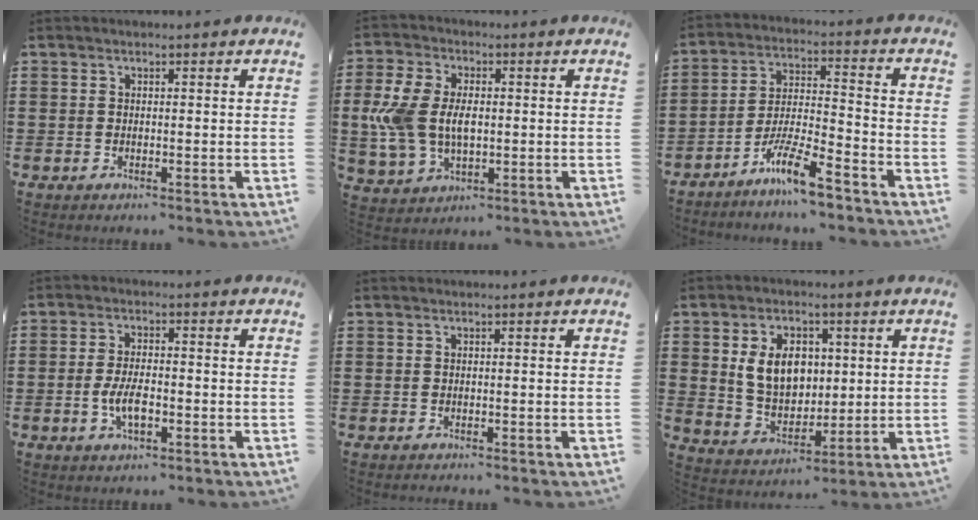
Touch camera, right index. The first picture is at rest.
{"total": 9.0, "force": [0.2, 5.8, 6.9], "torque": [-0.180, 0.003, -0.006]}
{"total": 9.2, "force": [-7.3, 0.9, 5.4], "torque": [-0.107, 0.008, -0.141]}
{"total": 4.8, "force": [-1.3, 2.0, 4.1], "torque": [-0.091, -0.001, -0.027]}
{"total": 0.0}
{"total": 8.2, "force": [1.7, 6.0, 5.4], "torque": [-0.112, 0.012, 0.028]}